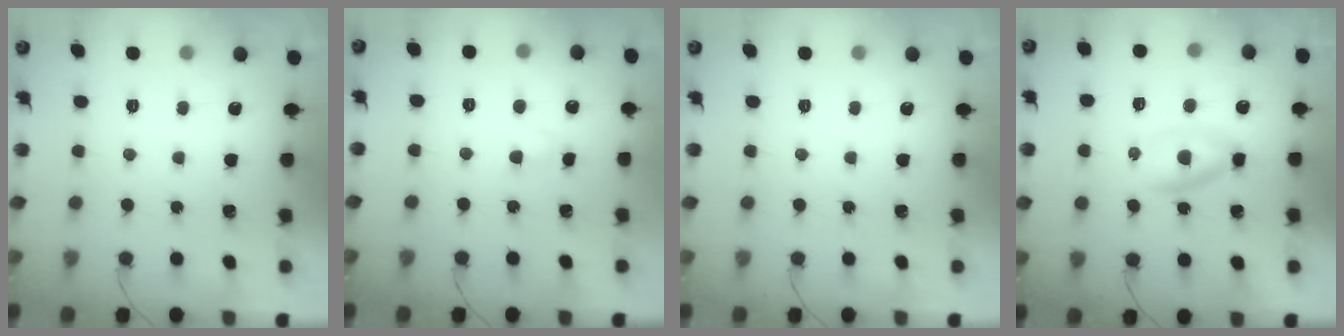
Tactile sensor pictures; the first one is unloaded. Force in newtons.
{"total": 1.9, "press": 1.7, "slide": 0.9}
{"total": 0.0}
{"total": 3.6, "press": 3.5, "slide": 0.7}